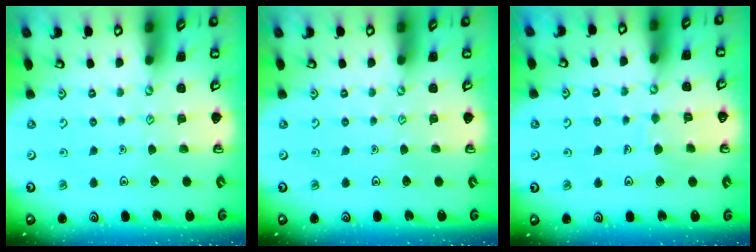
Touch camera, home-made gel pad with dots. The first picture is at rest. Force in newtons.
{"total": 0.0}
{"total": 5.1, "press": 5.1, "slide": 0.3}